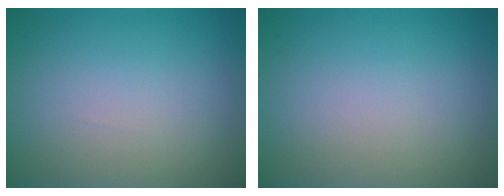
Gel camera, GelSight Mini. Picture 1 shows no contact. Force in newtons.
{"total": 0.0}